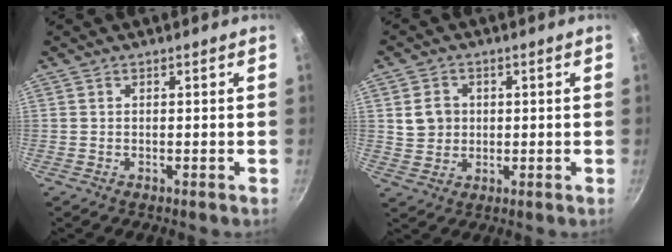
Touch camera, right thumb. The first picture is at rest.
{"total": 5.4, "force": [0.9, 4.8, 2.3], "torque": [-0.020, 0.005, 0.019]}